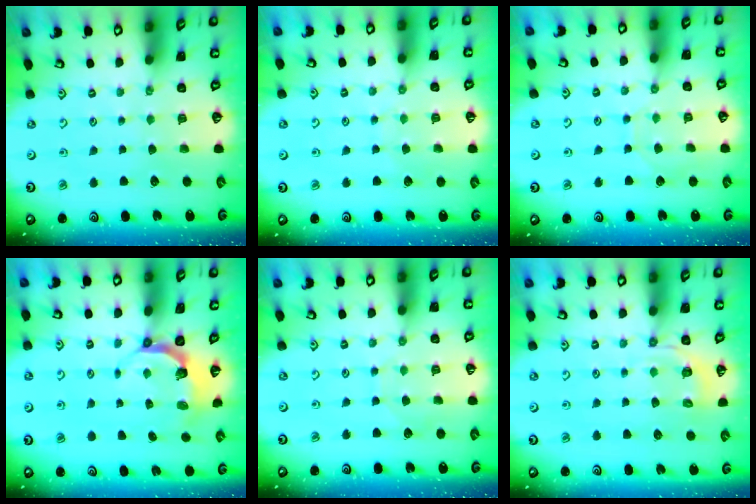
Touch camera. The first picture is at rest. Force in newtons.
{"total": 3.9, "press": 3.9, "slide": 0.4}
{"total": 5.0, "press": 4.9, "slide": 0.4}
{"total": 5.3, "press": 4.3, "slide": 3.1}
{"total": 4.5, "press": 4.5, "slide": 0.5}
{"total": 4.5, "press": 4.3, "slide": 1.5}